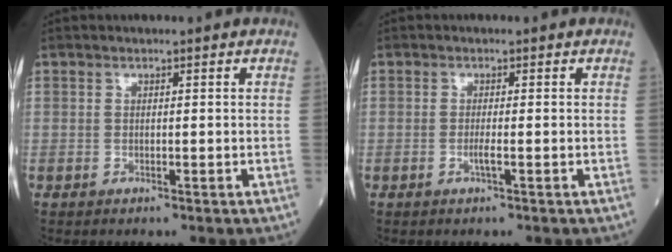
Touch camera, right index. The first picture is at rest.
{"total": 1.2, "force": [-0.4, -0.2, 1.1], "torque": [-0.022, -0.002, -0.009]}